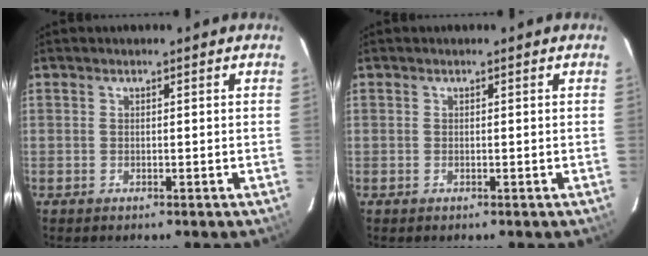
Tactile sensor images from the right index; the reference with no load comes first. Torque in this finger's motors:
{"motor_torque": [-0.07, 0.16, -0.03, 0.00]}